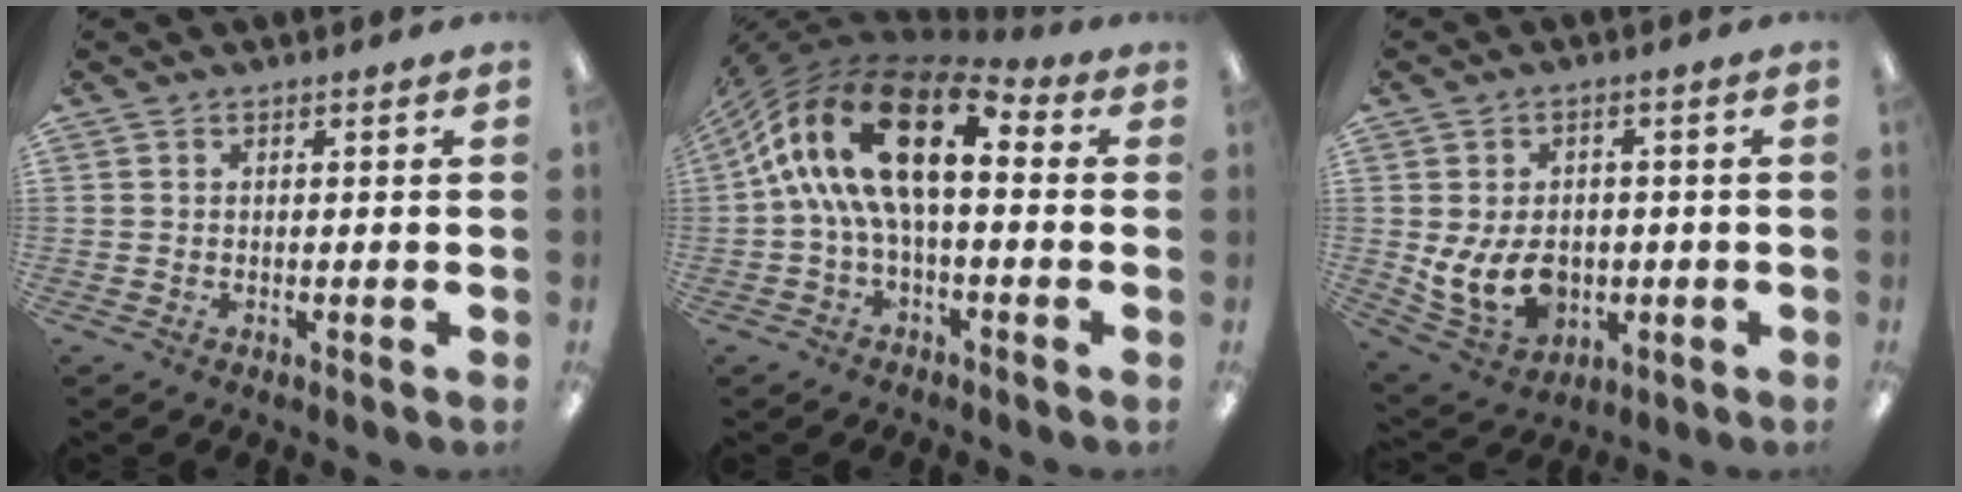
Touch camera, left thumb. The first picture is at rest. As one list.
[{"total": 20.7, "force": [5.6, 9.4, 17.5], "torque": [-0.340, -0.024, 0.096]}, {"total": 10.2, "force": [-1.7, 7.7, 6.5], "torque": [-0.134, 0.007, -0.027]}]